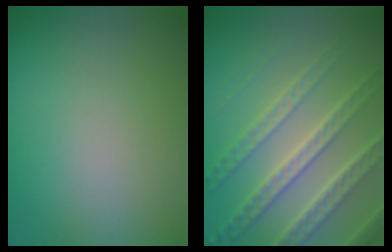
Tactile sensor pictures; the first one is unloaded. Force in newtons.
{"total": 6.8, "press": 4.9, "slide": 4.7}